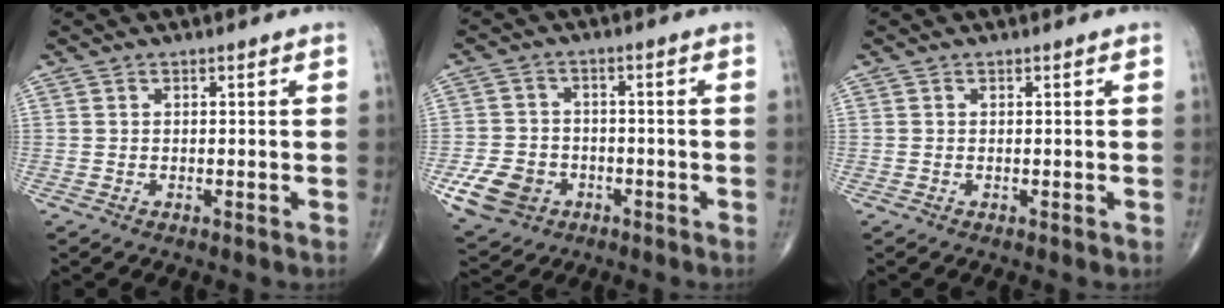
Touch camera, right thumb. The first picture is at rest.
{"total": 8.6, "force": [-3.4, 6.9, 3.8], "torque": [-0.058, 0.016, -0.055]}
{"total": 0.0}